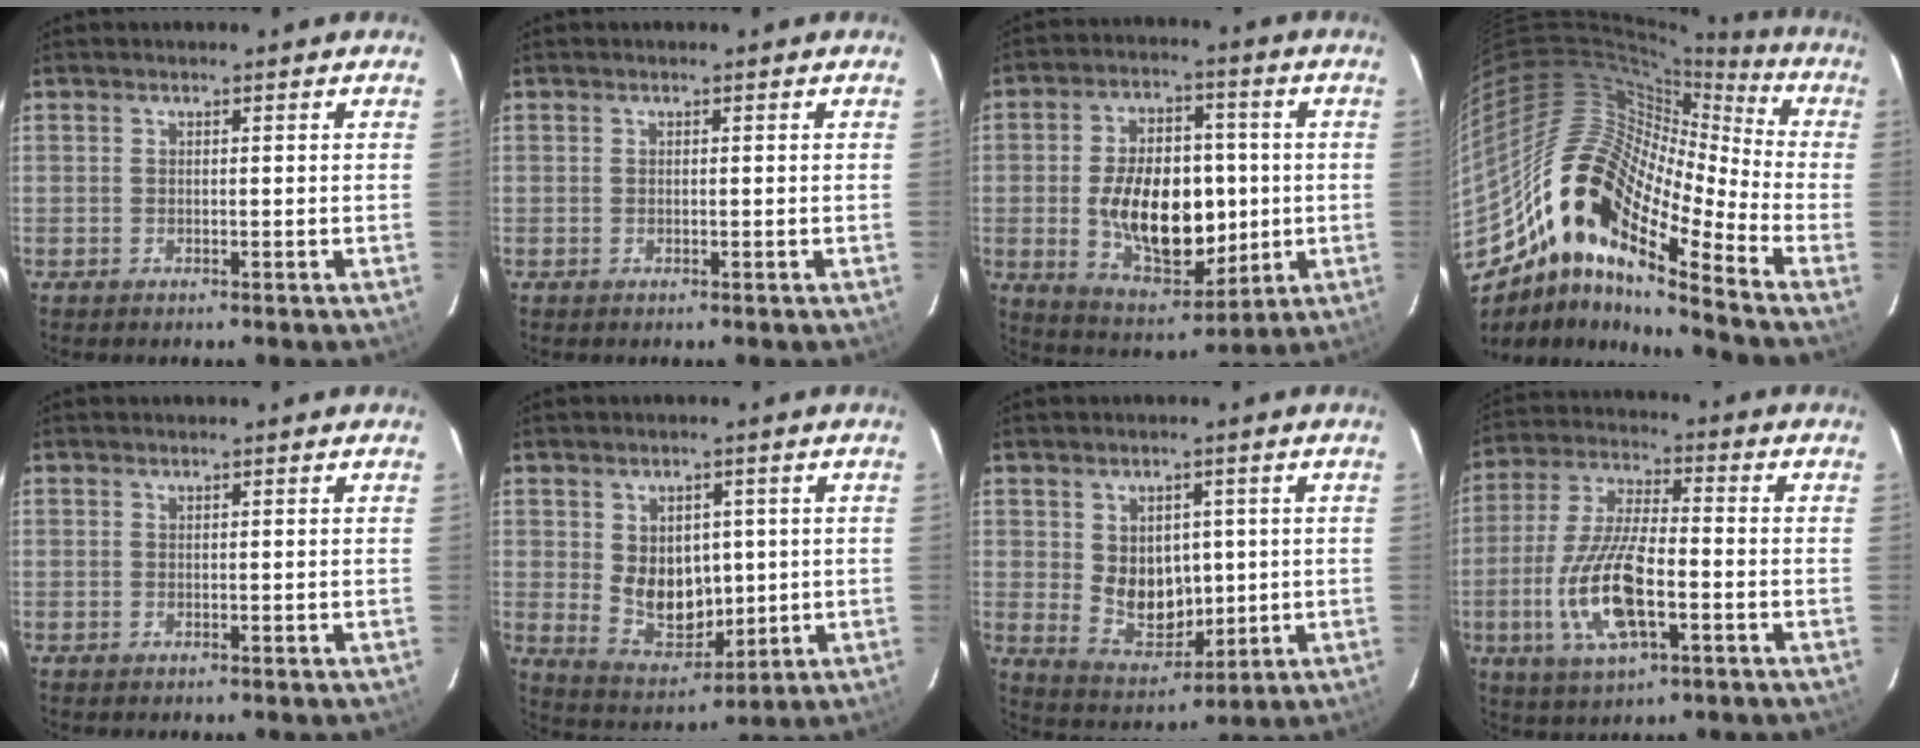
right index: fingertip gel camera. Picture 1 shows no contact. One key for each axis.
{"total": 0.0}
{"total": 17.9, "fx": -1.4, "fy": 10.9, "fz": 14.1, "tx": -0.256, "ty": 0.010, "tz": 0.000}
{"total": 18.6, "fx": -10.6, "fy": 5.8, "fz": 14.2, "tx": -0.224, "ty": -0.011, "tz": -0.221}
{"total": 0.0}
{"total": 10.0, "fx": 0.9, "fy": 7.6, "fz": 6.4, "tx": -0.115, "ty": -0.007, "tz": 0.041}
{"total": 9.1, "fx": 1.0, "fy": 7.2, "fz": 5.6, "tx": -0.100, "ty": -0.005, "tz": 0.040}
{"total": 14.8, "fx": -4.4, "fy": 5.4, "fz": 13.1, "tx": -0.280, "ty": -0.007, "tz": -0.083}